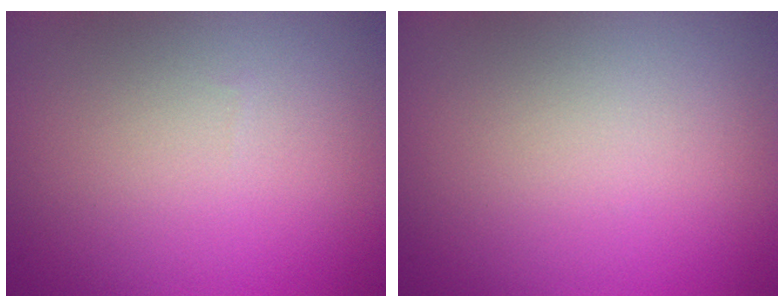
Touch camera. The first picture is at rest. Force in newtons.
{"total": 0.0}